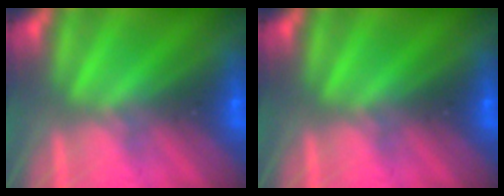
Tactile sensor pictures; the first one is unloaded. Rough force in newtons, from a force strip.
{"total": 0.0}